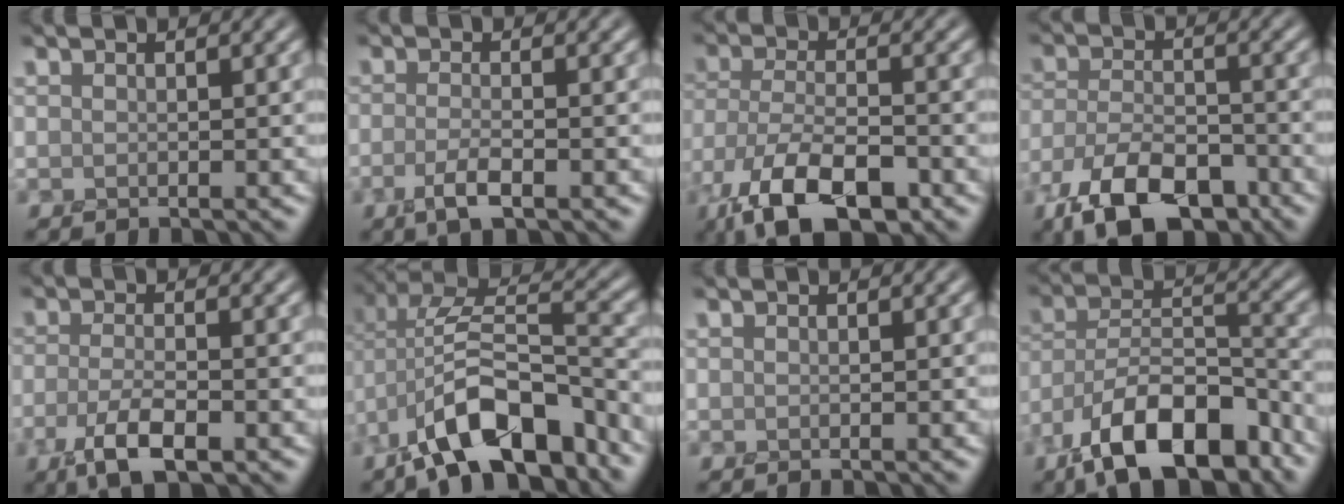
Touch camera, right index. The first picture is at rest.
{"total": 2.4, "force": [-1.5, 0.4, 1.8], "torque": [-0.034, -0.004, -0.035]}
{"total": 8.7, "force": [-5.5, 3.3, 5.9], "torque": [-0.117, -0.016, -0.106]}
{"total": 7.9, "force": [-5.3, 3.5, 4.6], "torque": [-0.086, -0.012, -0.099]}
{"total": 4.1, "force": [-2.3, 1.1, 3.2], "torque": [-0.064, -0.009, -0.047]}
{"total": 11.0, "force": [-6.4, 4.4, 7.7], "torque": [-0.132, 0.009, -0.124]}
{"total": 0.0}
{"total": 11.1, "force": [-7.5, 4.3, 7.0], "torque": [-0.111, -0.003, -0.144]}